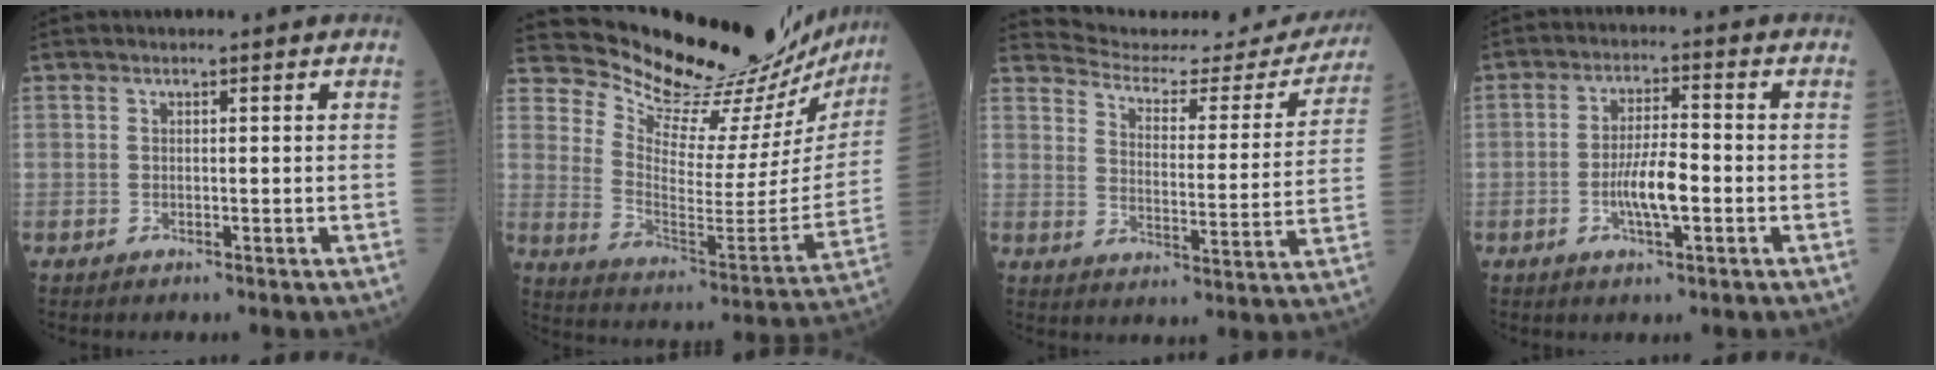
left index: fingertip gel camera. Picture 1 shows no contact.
{"total": 25.7, "force": [24.3, 4.6, 7.0], "torque": [-0.120, -0.121, 0.319]}
{"total": 20.1, "force": [19.6, 2.7, 3.6], "torque": [-0.046, -0.065, 0.246]}
{"total": 5.9, "force": [-1.9, 1.1, 5.5], "torque": [-0.108, -0.003, -0.036]}